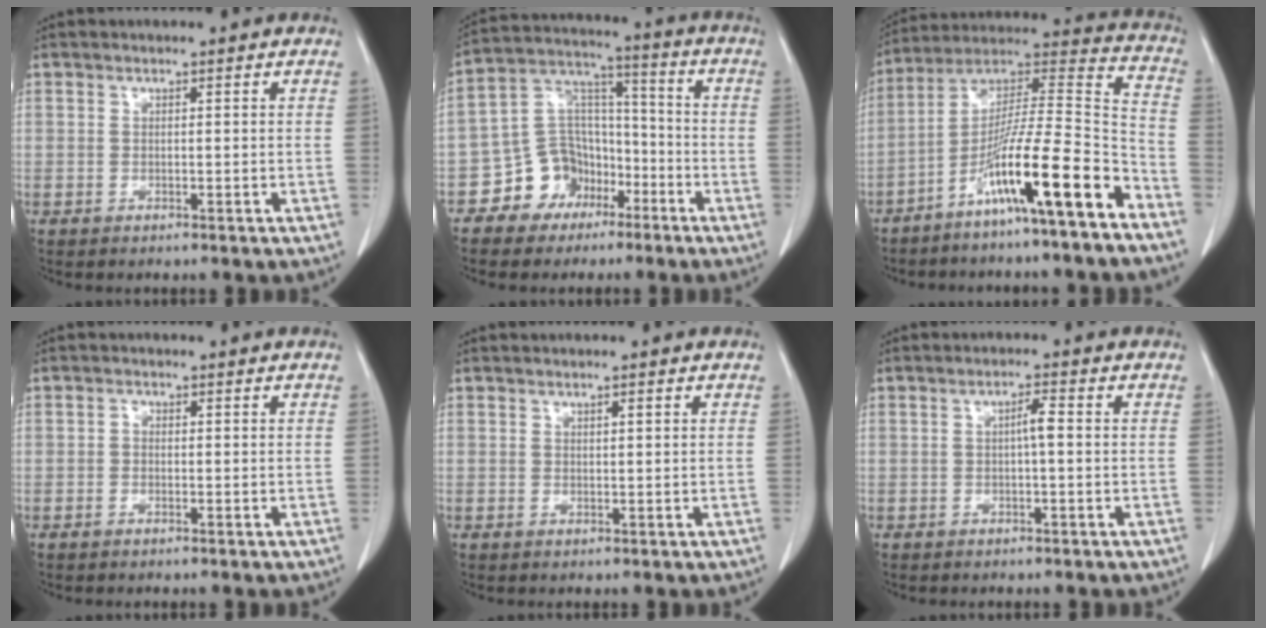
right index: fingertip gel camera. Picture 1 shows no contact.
{"total": 10.5, "force": [-5.6, 8.4, 2.9], "torque": [-0.056, 0.046, -0.093]}
{"total": 17.3, "force": [-9.9, -0.1, 14.2], "torque": [-0.246, 0.001, -0.174]}
{"total": 0.7, "force": [-0.2, 0.4, 0.4], "torque": [-0.005, 0.002, -0.007]}
{"total": 0.9, "force": [0.5, 0.1, 0.8], "torque": [-0.014, 0.000, 0.009]}
{"total": 2.0, "force": [0.0, 0.1, 2.0], "torque": [-0.034, 0.005, 0.001]}